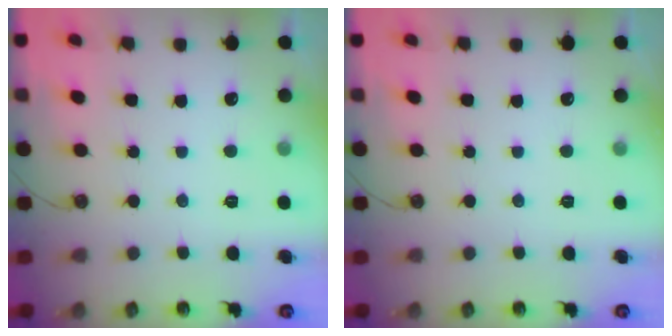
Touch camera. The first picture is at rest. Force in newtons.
{"total": 0.0}